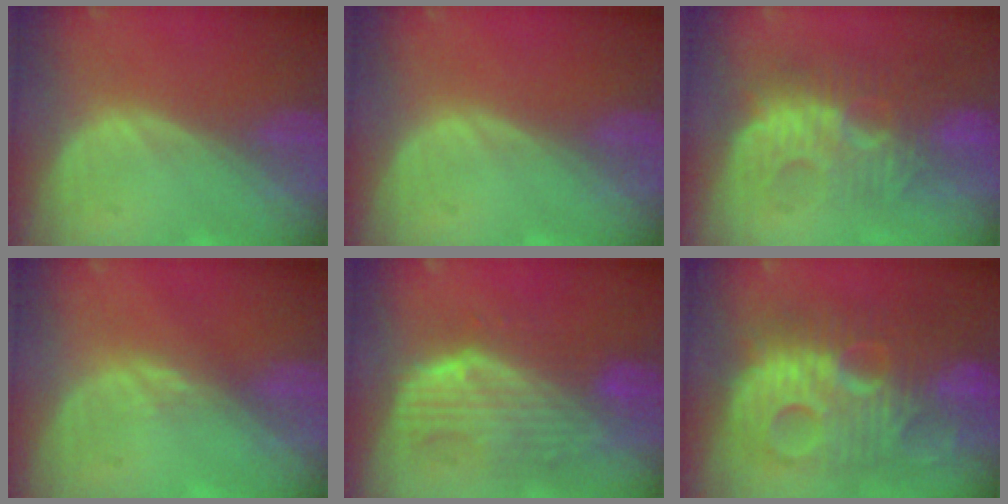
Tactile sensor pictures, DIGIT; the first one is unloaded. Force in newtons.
{"total": 0.0}
{"total": 8.9, "press": 8.8, "slide": 1.7}
{"total": 0.9, "press": 0.9, "slide": 0.4}
{"total": 10.1, "press": 8.8, "slide": 4.9}
{"total": 13.6, "press": 13.5, "slide": 1.2}